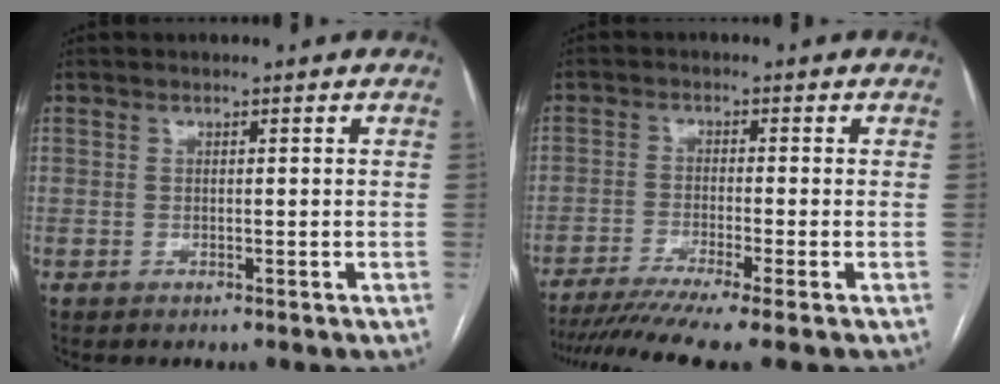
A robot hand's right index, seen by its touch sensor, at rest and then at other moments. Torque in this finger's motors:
{"motor_torque": [1.08, -1.06, 0.35, 0.15]}